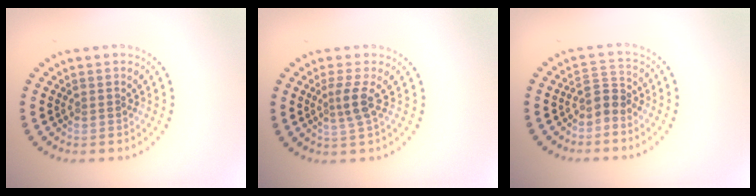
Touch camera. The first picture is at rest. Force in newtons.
{"total": 2.0, "press": 1.5, "slide": 1.3}
{"total": 2.2, "press": 1.6, "slide": 1.5}